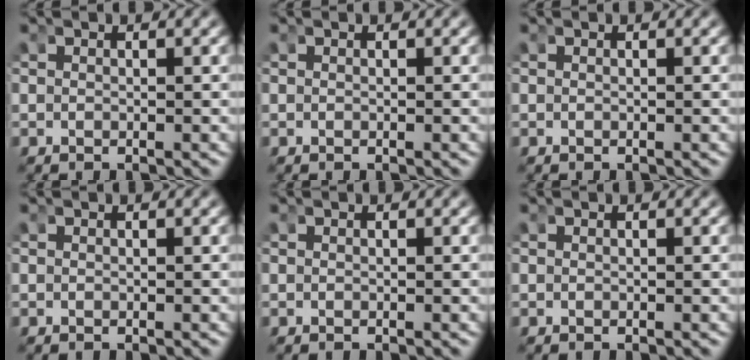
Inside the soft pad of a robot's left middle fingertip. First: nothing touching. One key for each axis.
{"total": 0.0}
{"total": 0.0}
{"total": 0.0}
{"total": 0.0}
{"total": 0.0}